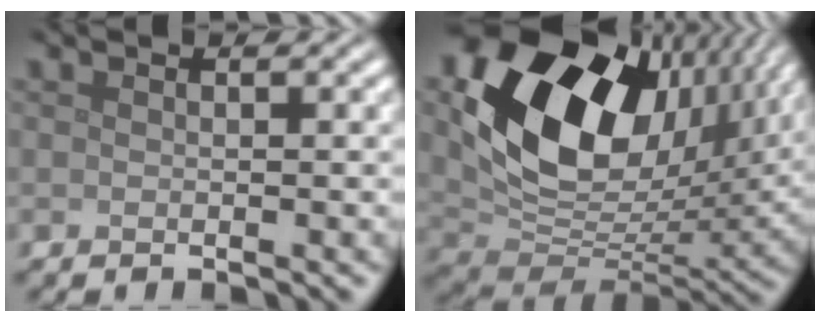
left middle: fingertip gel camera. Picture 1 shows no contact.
{"total": 16.6, "force": [6.2, 10.8, 11.0], "torque": [-0.215, 0.015, 0.115]}